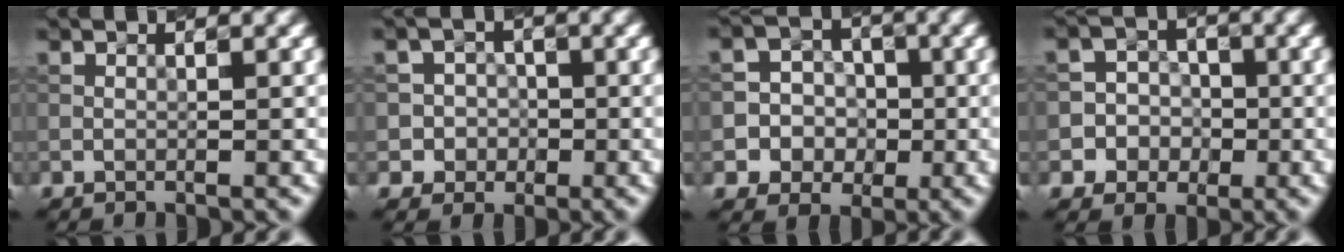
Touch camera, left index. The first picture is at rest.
{"total": 3.8, "force": [-1.1, 3.6, 0.0], "torque": [0.029, 0.012, -0.036]}
{"total": 5.8, "force": [-1.4, 5.5, 1.0], "torque": [0.000, 0.020, -0.045]}
{"total": 5.1, "force": [-1.5, 4.8, 0.6], "torque": [0.015, 0.015, -0.043]}